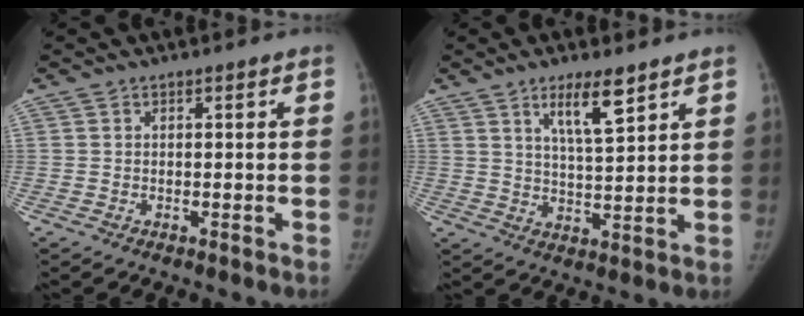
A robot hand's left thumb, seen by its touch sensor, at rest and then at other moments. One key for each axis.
{"total": 7.6, "fx": 4.8, "fy": 1.5, "fz": 5.7, "tx": -0.095, "ty": -0.033, "tz": 0.089}